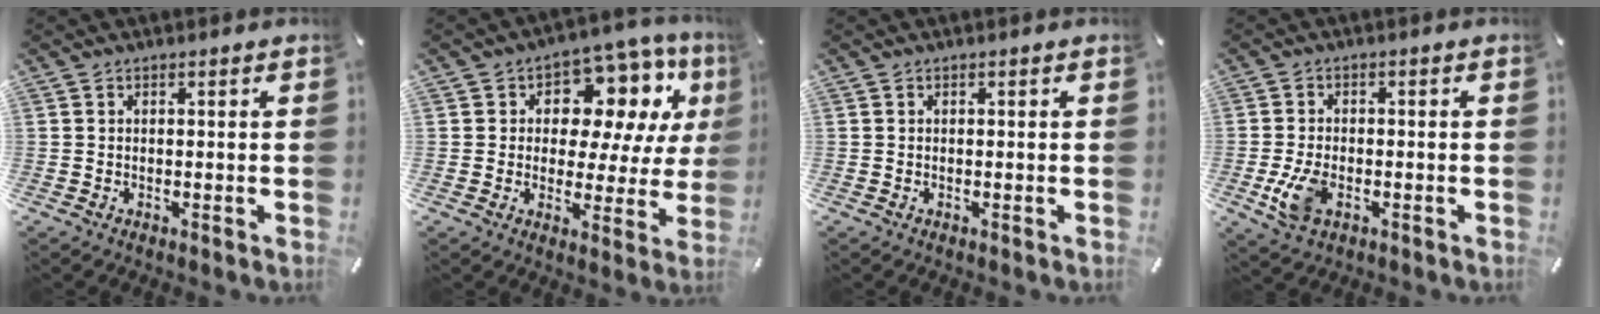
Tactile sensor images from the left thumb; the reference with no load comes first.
{"total": 12.1, "force": [5.9, 8.2, 6.6], "torque": [-0.101, -0.041, 0.109]}
{"total": 0.0}
{"total": 7.3, "force": [-2.2, 4.4, 5.4], "torque": [-0.125, 0.000, -0.040]}